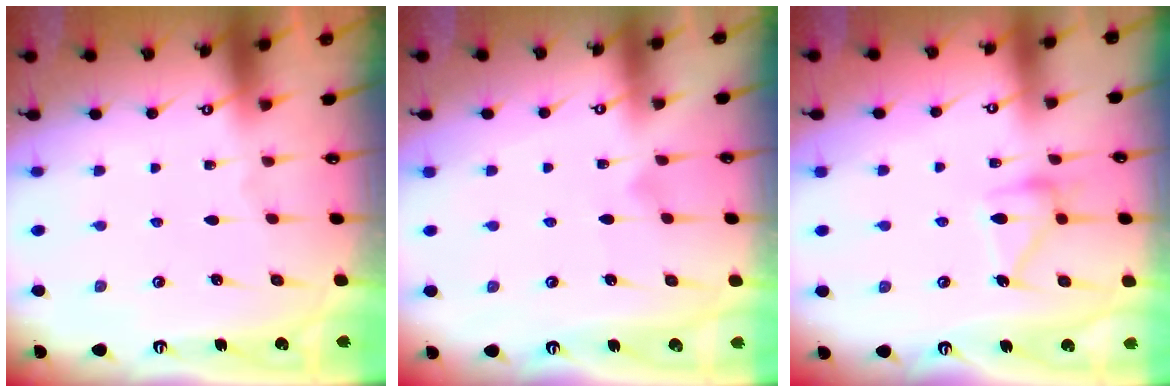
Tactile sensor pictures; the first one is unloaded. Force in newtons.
{"total": 3.8, "press": 3.8, "slide": 0.2}
{"total": 14.2, "press": 14.2, "slide": 0.6}